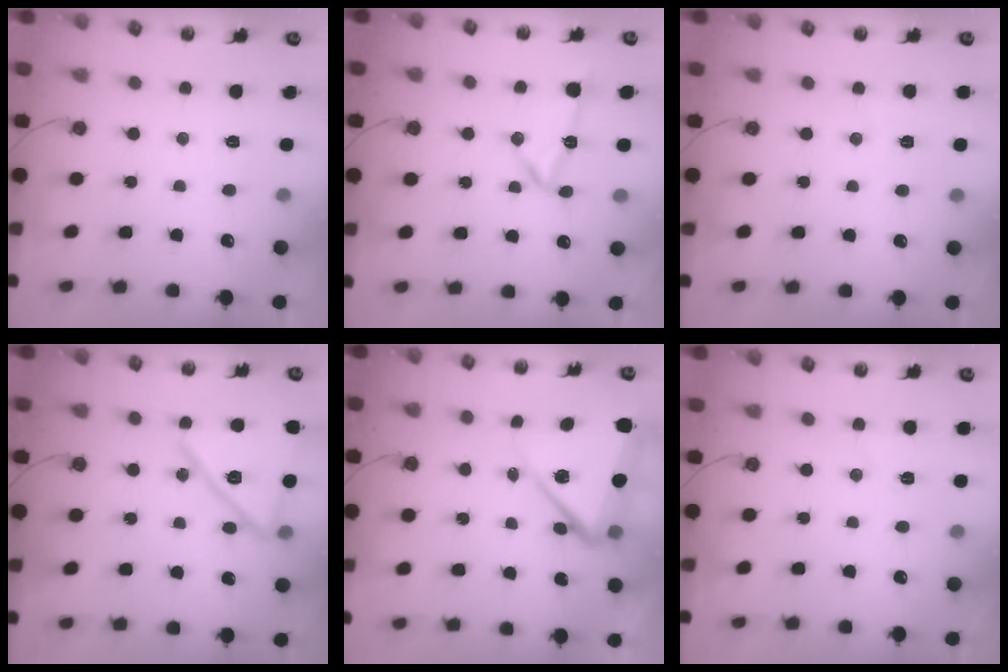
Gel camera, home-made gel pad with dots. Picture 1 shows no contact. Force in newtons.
{"total": 11.1, "press": 11.1, "slide": 0.6}
{"total": 2.9, "press": 2.7, "slide": 1.1}
{"total": 16.4, "press": 16.4, "slide": 0.7}
{"total": 8.8, "press": 8.7, "slide": 0.9}
{"total": 3.9, "press": 3.7, "slide": 1.3}